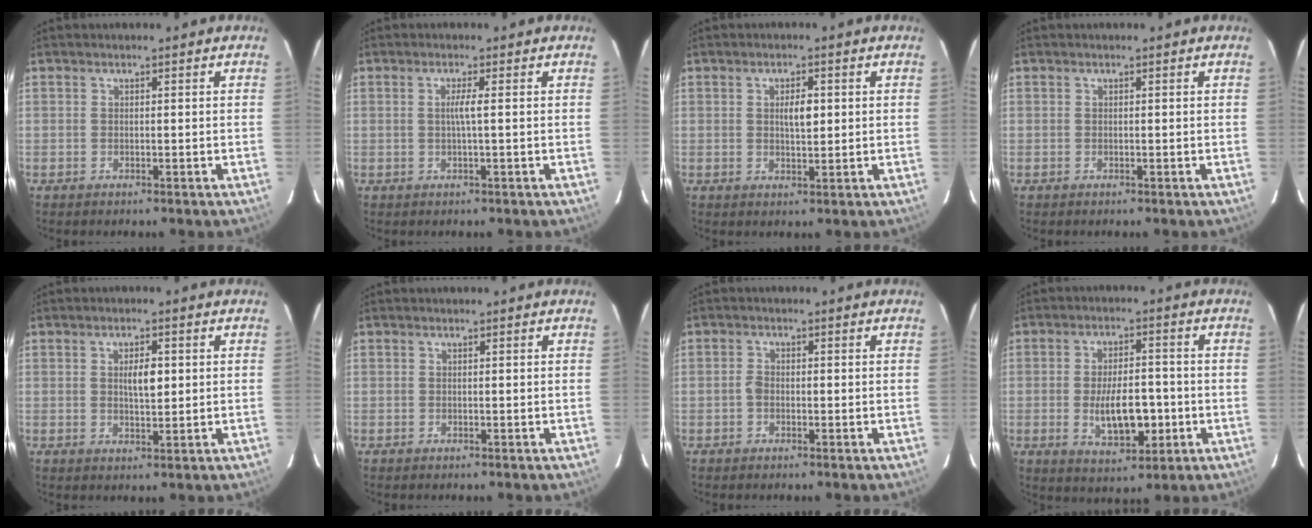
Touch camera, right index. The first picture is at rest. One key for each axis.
{"total": 1.9, "fx": 0.1, "fy": -0.4, "fz": 1.8, "tx": -0.036, "ty": 0.001, "tz": 0.000}
{"total": 3.1, "fx": 0.6, "fy": 1.0, "fz": 2.9, "tx": -0.049, "ty": 0.000, "tz": 0.009}
{"total": 0.0}
{"total": 3.6, "fx": 0.6, "fy": 1.2, "fz": 3.3, "tx": -0.057, "ty": 0.000, "tz": 0.012}
{"total": 0.0}
{"total": 1.4, "fx": -0.4, "fy": 0.9, "fz": 1.0, "tx": -0.021, "ty": 0.003, "tz": -0.009}
{"total": 8.8, "fx": -1.9, "fy": 3.7, "fz": 7.8, "tx": -0.138, "ty": 0.001, "tz": -0.025}